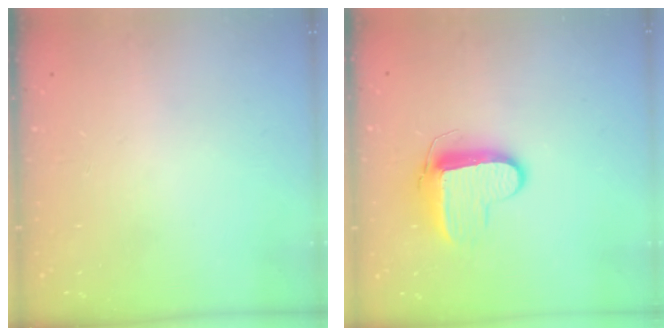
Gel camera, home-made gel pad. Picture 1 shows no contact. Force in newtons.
{"total": 9.6, "press": 9.6, "slide": 0.8}